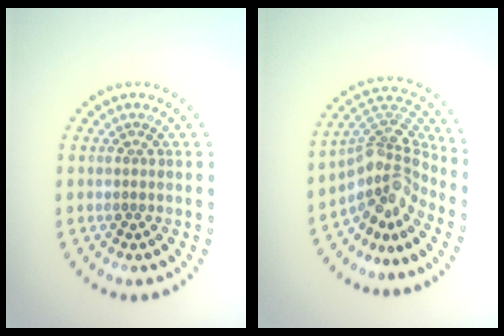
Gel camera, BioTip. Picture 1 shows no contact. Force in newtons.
{"total": 4.6, "press": 3.0, "slide": 3.4}